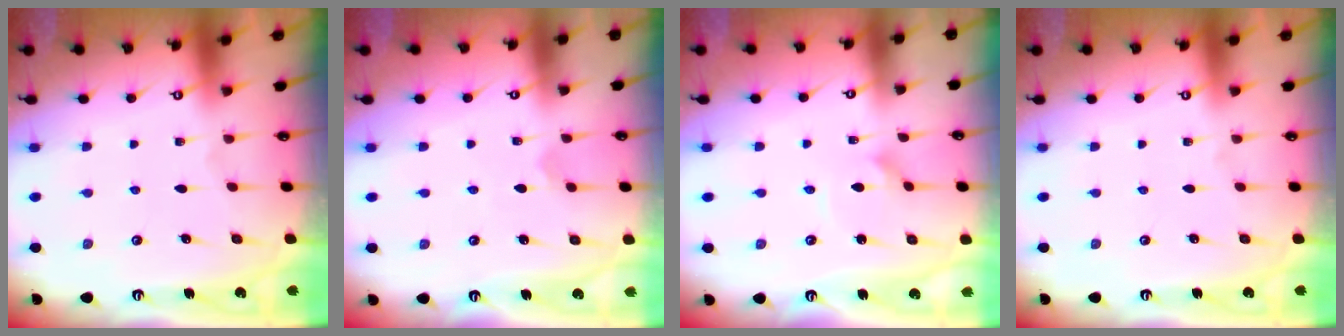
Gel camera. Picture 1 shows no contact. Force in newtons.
{"total": 2.5, "press": 2.4, "slide": 0.6}
{"total": 1.6, "press": 1.6, "slide": 0.2}
{"total": 0.0}